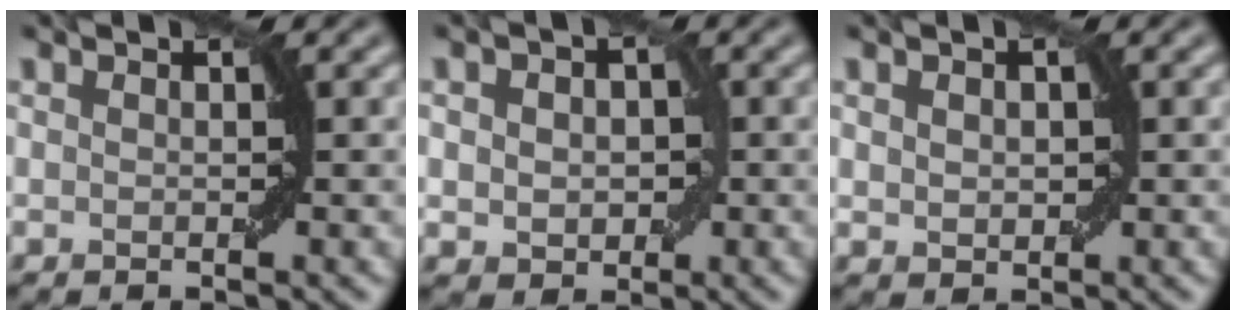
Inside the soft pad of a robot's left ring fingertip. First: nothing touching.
{"total": 3.6, "force": [0.1, 2.8, 2.2], "torque": [-0.024, 0.007, -0.008]}
{"total": 1.5, "force": [0.3, 1.1, 0.9], "torque": [-0.013, 0.000, 0.009]}